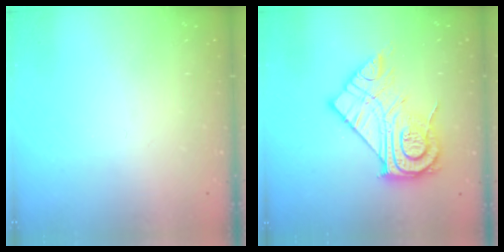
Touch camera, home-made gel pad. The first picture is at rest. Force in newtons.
{"total": 17.8, "press": 17.8, "slide": 1.2}